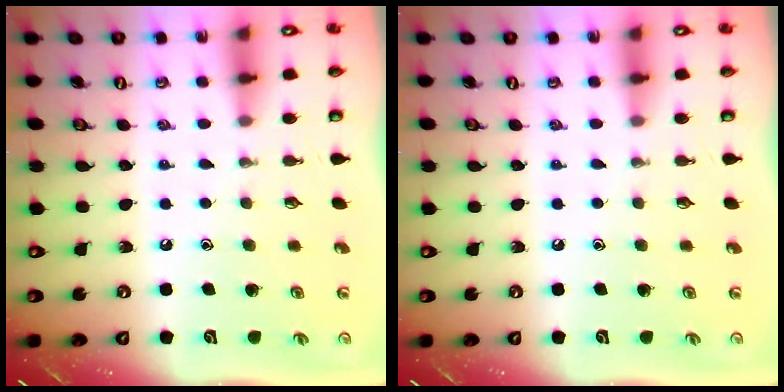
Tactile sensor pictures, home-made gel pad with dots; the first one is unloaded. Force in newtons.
{"total": 0.0}